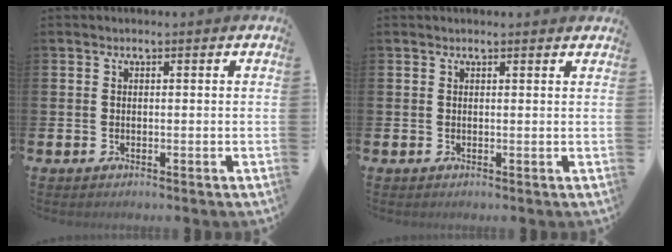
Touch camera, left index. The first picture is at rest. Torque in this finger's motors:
{"motor_torque": [0.58, -1.56, 0.13, 0.01]}